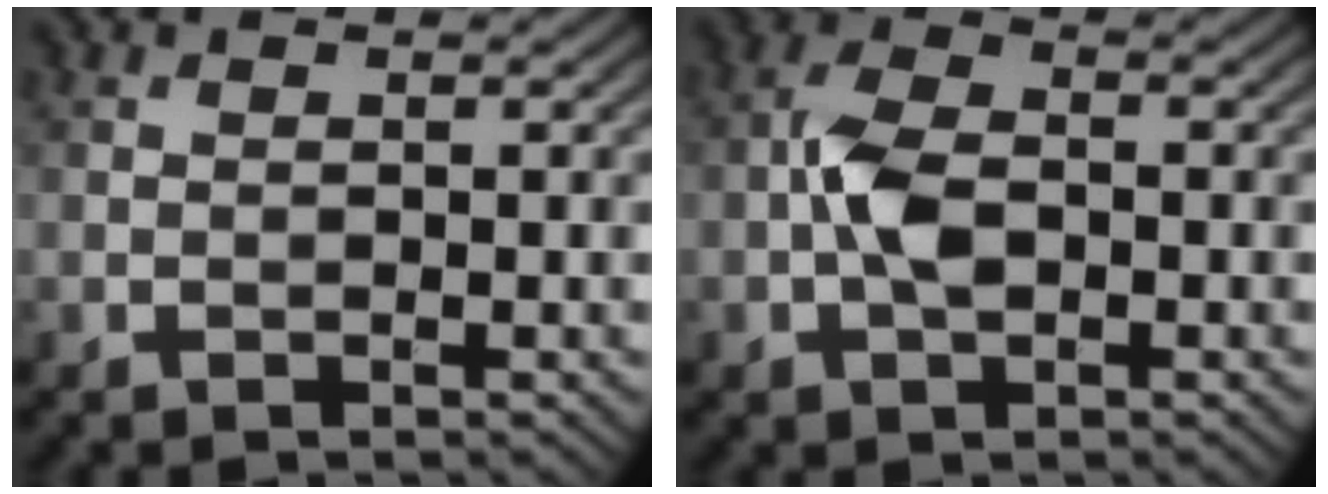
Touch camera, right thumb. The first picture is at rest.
{"total": 5.0, "force": [-1.0, 2.7, 4.1], "torque": [-0.094, 0.007, -0.026]}